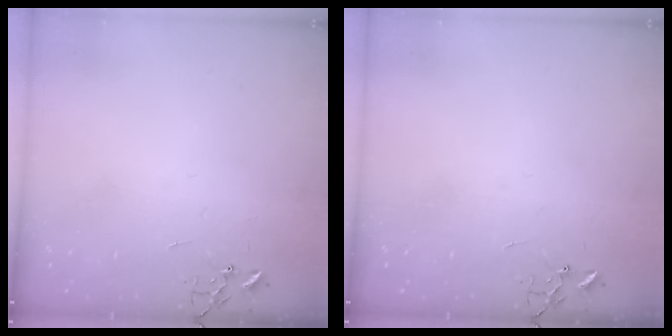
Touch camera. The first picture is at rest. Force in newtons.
{"total": 0.0}